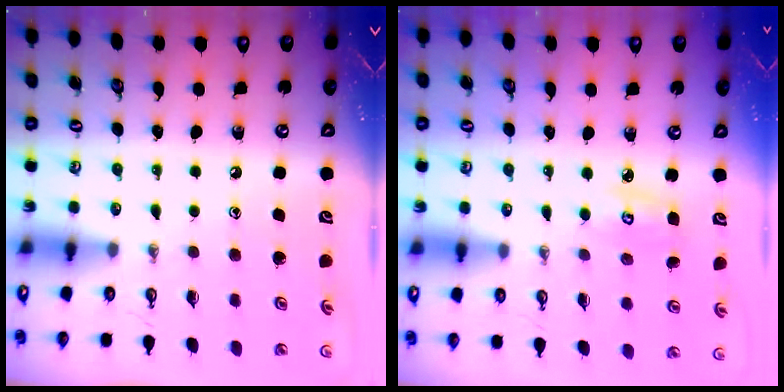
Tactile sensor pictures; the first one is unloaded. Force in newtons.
{"total": 4.4, "press": 4.4, "slide": 0.3}